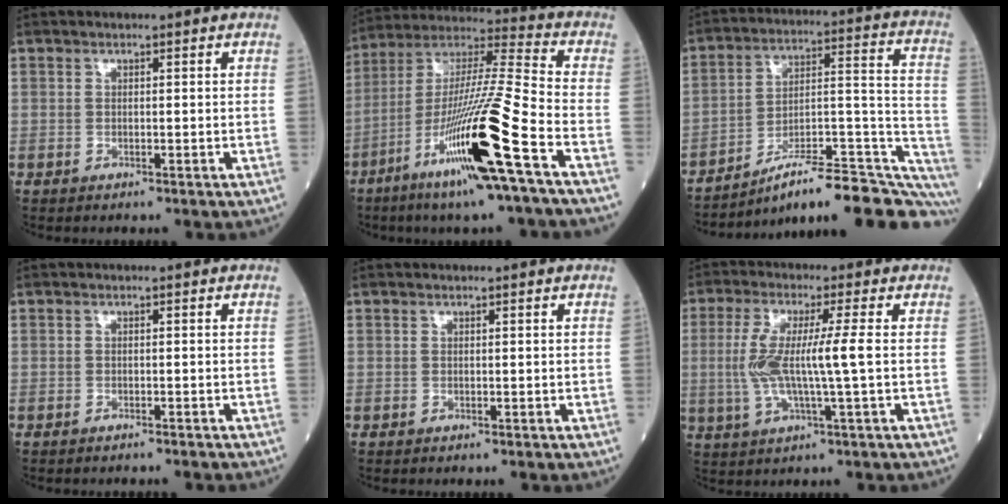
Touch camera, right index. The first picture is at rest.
{"total": 20.0, "force": [-8.8, -0.9, 17.9], "torque": [-0.357, -0.036, -0.168]}
{"total": 24.3, "force": [-20.2, 3.1, 13.0], "torque": [-0.100, 0.035, -0.293]}
{"total": 2.0, "force": [-1.9, 0.0, 0.5], "torque": [-0.011, -0.002, -0.025]}
{"total": 0.0}
{"total": 8.2, "force": [-0.1, -0.1, 8.2], "torque": [-0.177, 0.001, -0.004]}